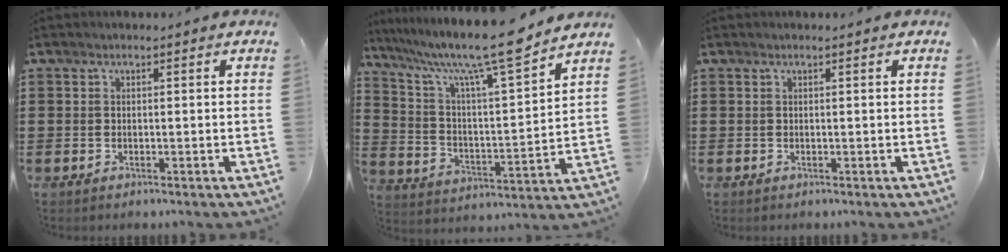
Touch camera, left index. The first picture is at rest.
{"total": 12.3, "force": [9.9, 0.8, 7.3], "torque": [-0.158, -0.065, 0.159]}
{"total": 0.0}